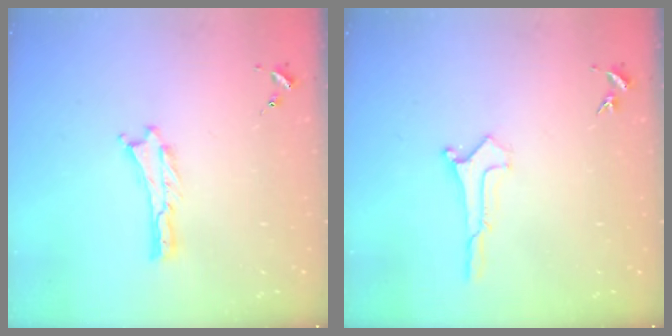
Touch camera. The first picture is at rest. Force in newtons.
{"total": 0.0}